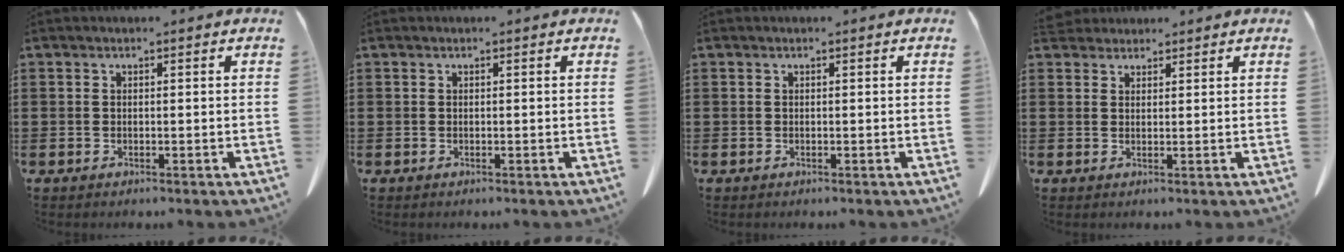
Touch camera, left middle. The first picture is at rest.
{"total": 0.0}
{"total": 0.0}
{"total": 2.5, "force": [2.3, 0.8, 0.3], "torque": [-0.014, 0.000, 0.045]}